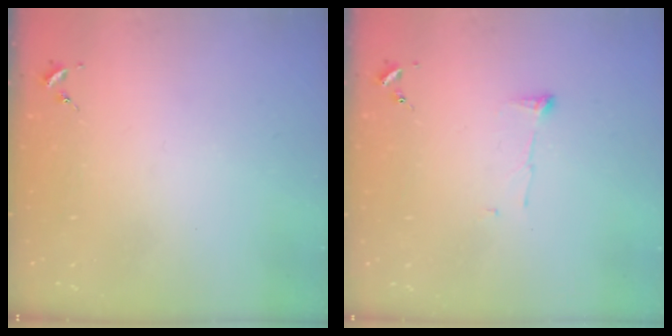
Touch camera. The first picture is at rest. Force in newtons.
{"total": 4.1, "press": 4.1, "slide": 0.7}